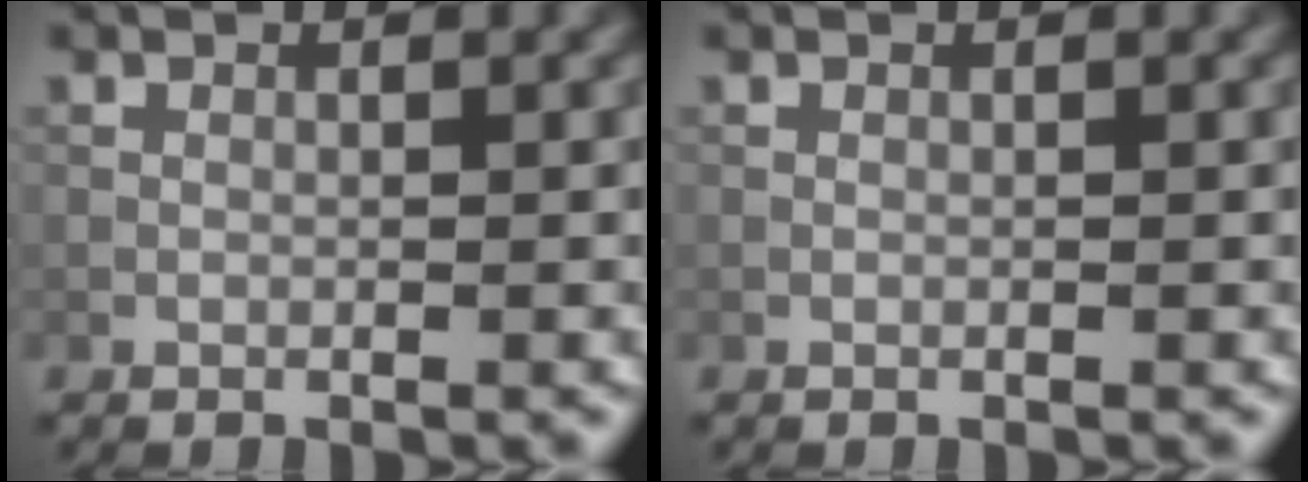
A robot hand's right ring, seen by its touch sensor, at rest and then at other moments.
{"total": 0.0}